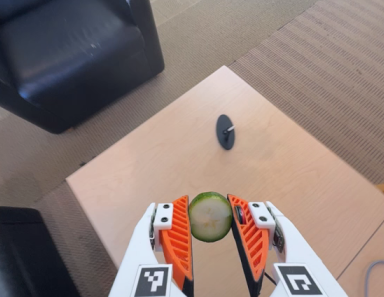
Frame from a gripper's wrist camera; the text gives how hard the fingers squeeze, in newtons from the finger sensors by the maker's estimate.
{"total": 10.1, "left": 10.3, "right": 9.9}